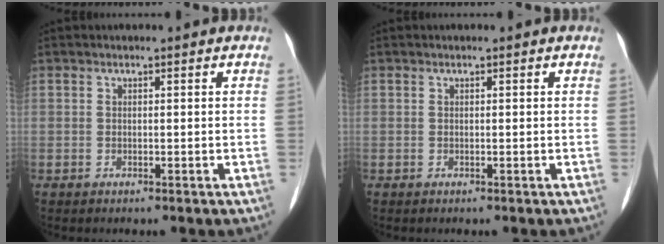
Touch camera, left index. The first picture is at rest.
{"total": 0.0}